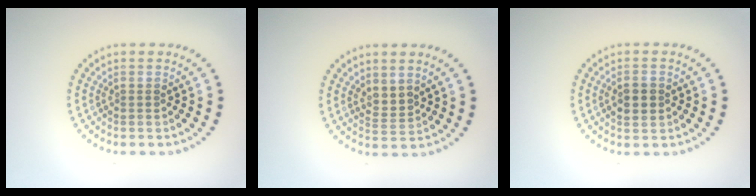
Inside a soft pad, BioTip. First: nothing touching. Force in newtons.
{"total": 1.7, "press": 1.3, "slide": 1.0}
{"total": 2.4, "press": 2.4, "slide": 0.1}